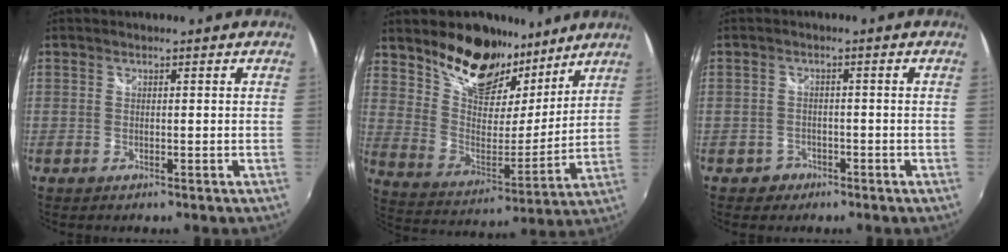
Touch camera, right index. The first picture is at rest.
{"total": 18.6, "force": [13.3, 9.7, 8.6], "torque": [-0.167, 0.011, 0.243]}
{"total": 3.0, "force": [-1.6, 2.5, 0.2], "torque": [-0.012, 0.005, -0.025]}